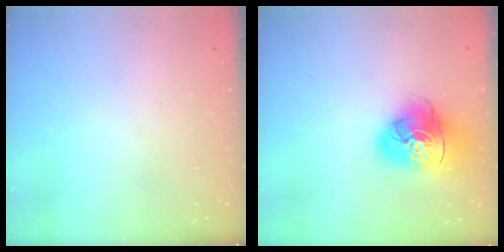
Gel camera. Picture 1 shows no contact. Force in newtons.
{"total": 17.7, "press": 17.5, "slide": 2.5}